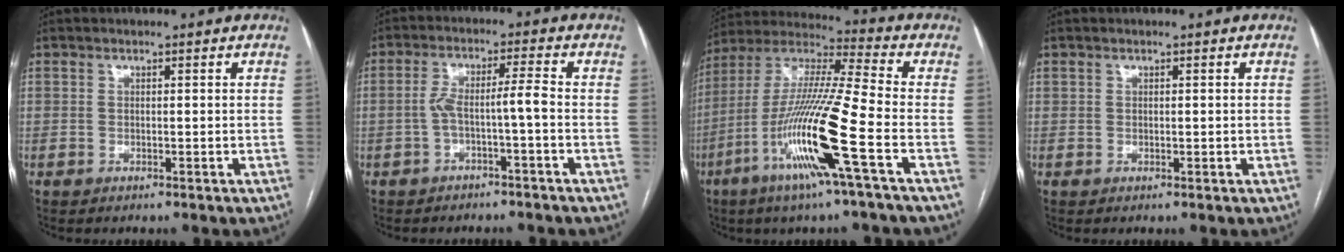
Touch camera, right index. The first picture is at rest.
{"total": 4.6, "force": [-1.7, -0.5, 4.2], "torque": [-0.084, 0.024, -0.027]}
{"total": 17.9, "force": [-7.0, -0.9, 16.5], "torque": [-0.340, -0.019, -0.141]}
{"total": 0.0}